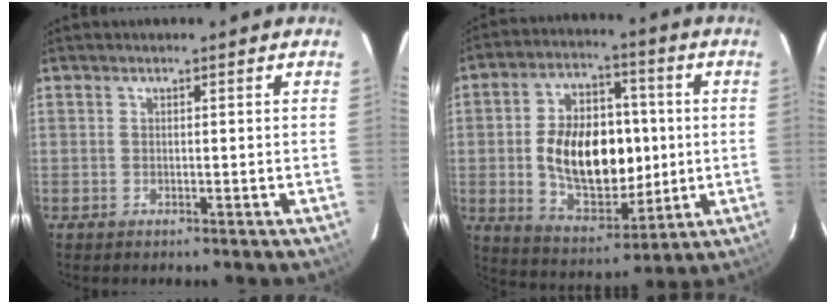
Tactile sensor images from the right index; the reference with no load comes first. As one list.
[{"total": 17.9, "force": [-0.5, 11.0, 14.0], "torque": [-0.259, 0.017, 0.010]}]